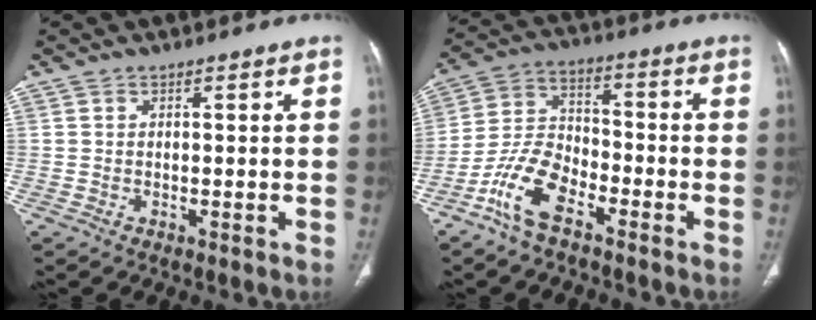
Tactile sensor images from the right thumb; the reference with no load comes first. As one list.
[{"total": 10.5, "force": [-6.2, 5.0, 6.8], "torque": [-0.142, 0.039, -0.129]}]